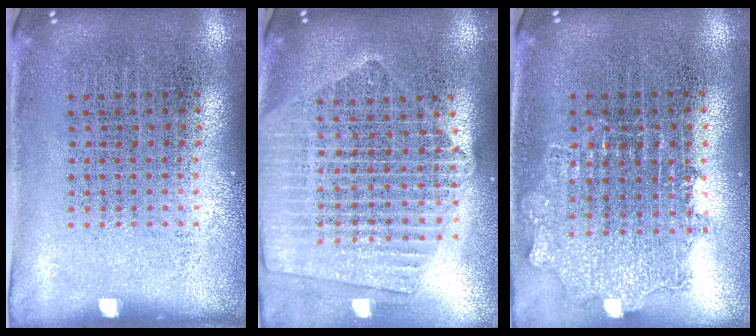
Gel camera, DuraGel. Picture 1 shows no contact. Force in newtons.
{"total": 2.3, "press": 2.0, "slide": 1.1}
{"total": 1.1, "press": 1.1, "slide": 0.3}